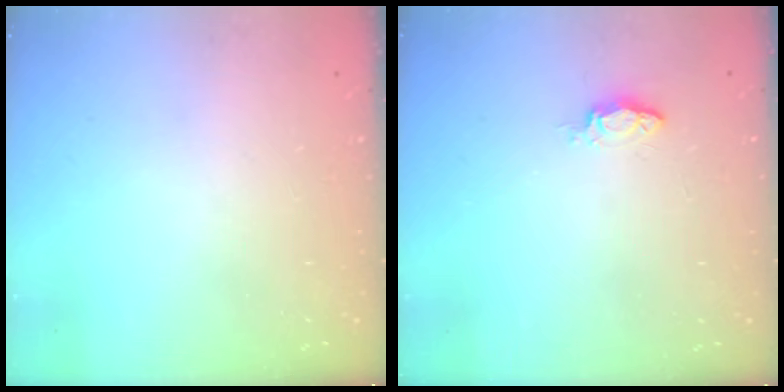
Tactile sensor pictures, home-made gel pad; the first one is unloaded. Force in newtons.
{"total": 2.8, "press": 2.8, "slide": 0.4}